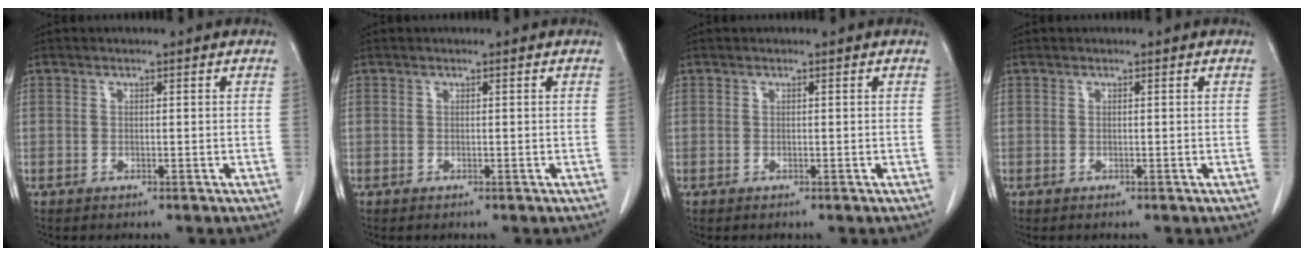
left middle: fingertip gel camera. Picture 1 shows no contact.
{"total": 0.0}
{"total": 0.0}
{"total": 0.0}